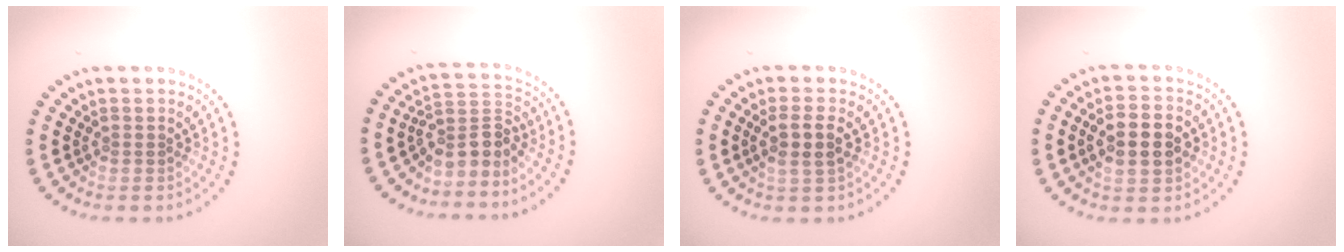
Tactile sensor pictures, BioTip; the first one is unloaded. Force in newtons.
{"total": 3.2, "press": 2.3, "slide": 2.2}
{"total": 2.4, "press": 2.2, "slide": 0.9}
{"total": 4.1, "press": 4.1, "slide": 0.3}